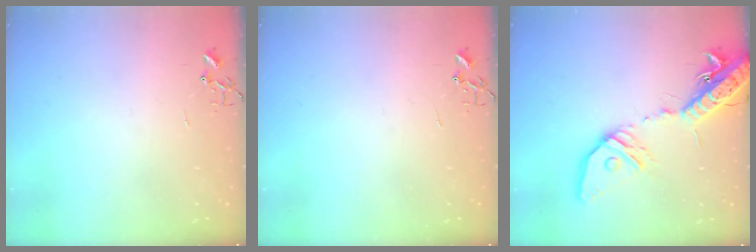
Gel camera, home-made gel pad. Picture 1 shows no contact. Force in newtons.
{"total": 0.0}
{"total": 22.2, "press": 21.7, "slide": 4.7}